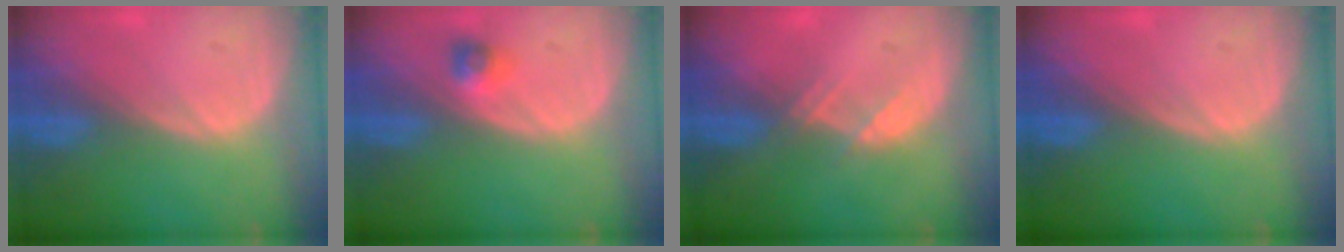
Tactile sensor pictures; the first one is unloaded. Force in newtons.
{"total": 2.3, "press": 2.0, "slide": 1.1}
{"total": 1.9, "press": 1.9, "slide": 0.3}
{"total": 0.0}